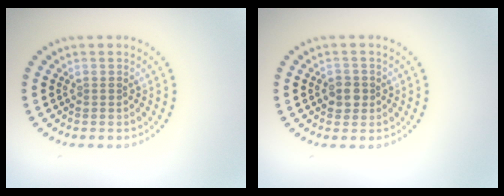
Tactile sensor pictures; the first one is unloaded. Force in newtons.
{"total": 1.7, "press": 1.7, "slide": 0.5}